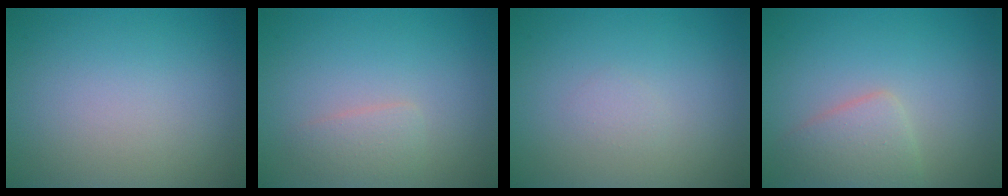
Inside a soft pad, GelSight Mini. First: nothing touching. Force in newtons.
{"total": 1.6, "press": 1.6, "slide": 0.0}
{"total": 0.6, "press": 0.6, "slide": 0.0}
{"total": 2.8, "press": 2.8, "slide": 0.1}